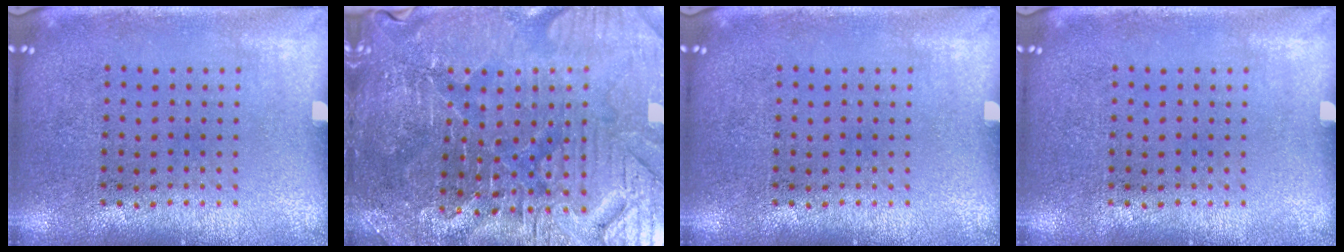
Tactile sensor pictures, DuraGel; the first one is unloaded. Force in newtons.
{"total": 4.0, "press": 4.0, "slide": 0.7}
{"total": 0.0}
{"total": 0.0}